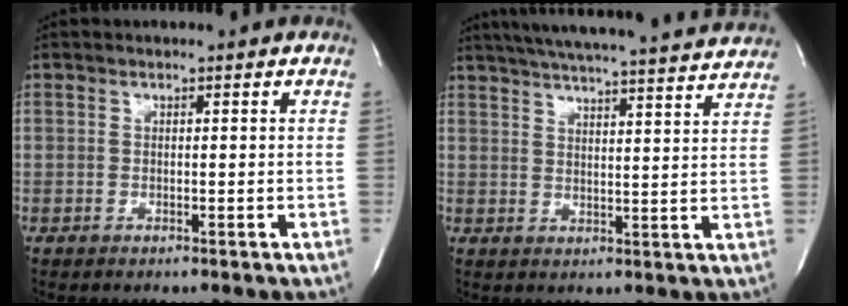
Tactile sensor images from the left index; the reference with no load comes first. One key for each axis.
{"total": 22.7, "fx": 20.9, "fy": 0.4, "fz": 8.9, "tx": -0.149, "ty": -0.008, "tz": 0.271}